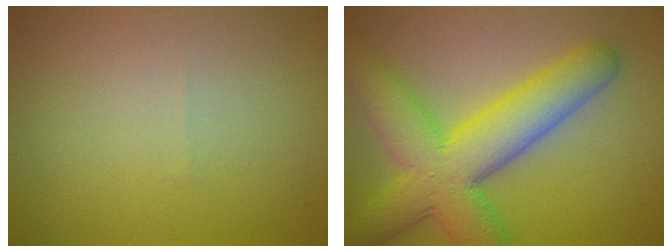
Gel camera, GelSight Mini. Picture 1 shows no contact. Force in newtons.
{"total": 9.6, "press": 9.6, "slide": 0.2}